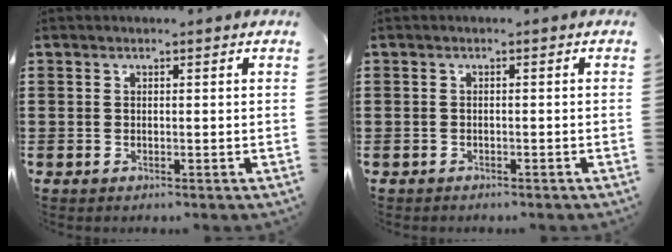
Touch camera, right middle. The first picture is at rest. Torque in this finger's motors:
{"motor_torque": [-0.18, 0.31, 0.03, 0.00]}